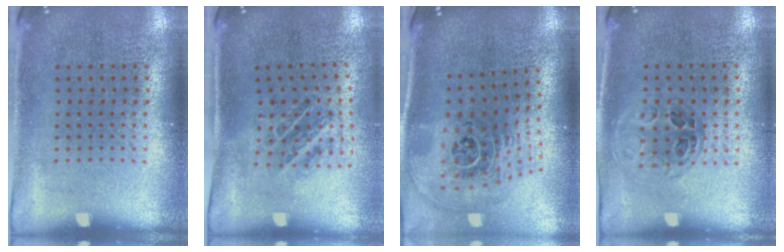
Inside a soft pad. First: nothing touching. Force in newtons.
{"total": 1.0, "press": 1.0, "slide": 0.2}
{"total": 2.5, "press": 1.7, "slide": 1.8}
{"total": 0.9, "press": 0.9, "slide": 0.3}